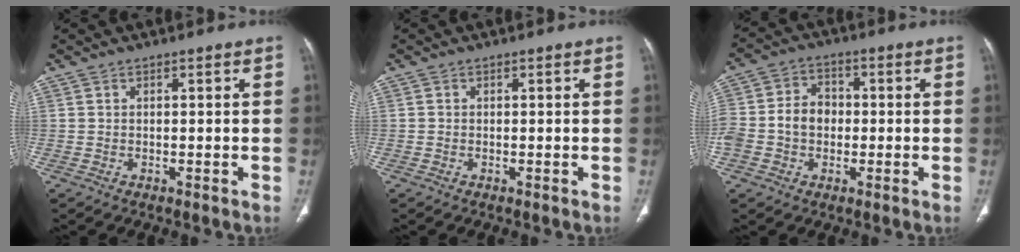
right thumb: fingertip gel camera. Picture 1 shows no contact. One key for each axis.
{"total": 0.0}
{"total": 10.3, "fx": -0.9, "fy": 8.1, "fz": 6.2, "tx": -0.117, "ty": 0.030, "tz": -0.022}